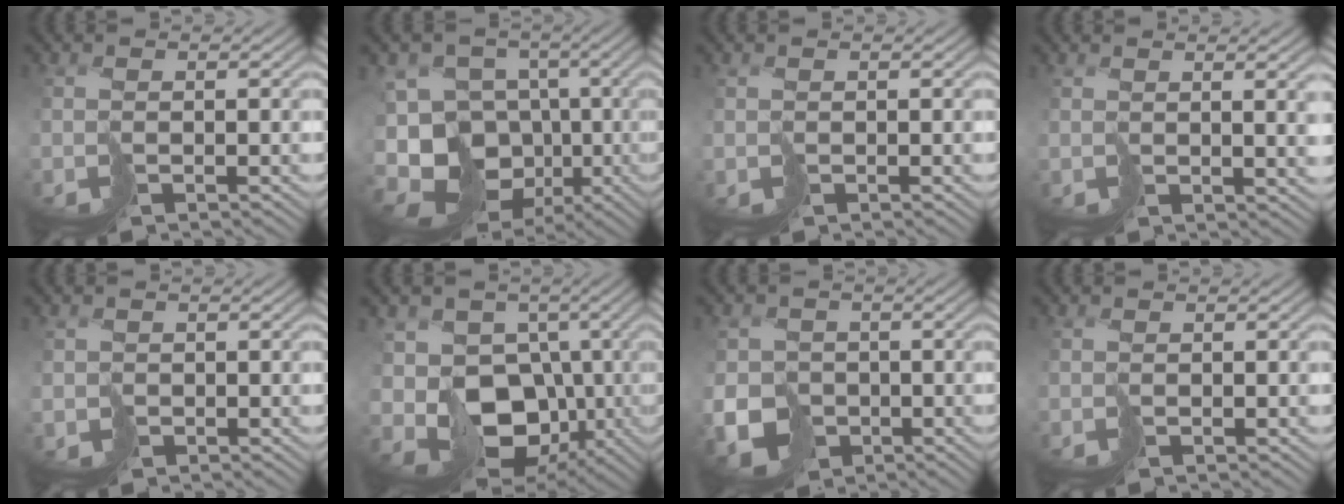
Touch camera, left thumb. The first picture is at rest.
{"total": 15.3, "force": [-7.8, 10.5, 7.9], "torque": [-0.184, -0.017, -0.102]}
{"total": 0.0}
{"total": 3.1, "force": [1.7, 0.2, 2.5], "torque": [-0.049, -0.005, 0.041]}
{"total": 1.0, "force": [-0.4, 1.0, 0.0], "torque": [-0.004, -0.005, -0.008]}
{"total": 14.5, "force": [-5.2, 9.7, 9.4], "torque": [-0.191, -0.009, -0.082]}
{"total": 8.4, "force": [-3.5, 7.0, 3.0], "torque": [-0.089, -0.036, -0.071]}
{"total": 0.0}